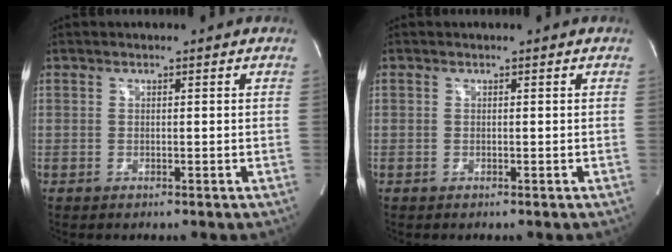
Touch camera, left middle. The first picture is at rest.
{"total": 0.0}